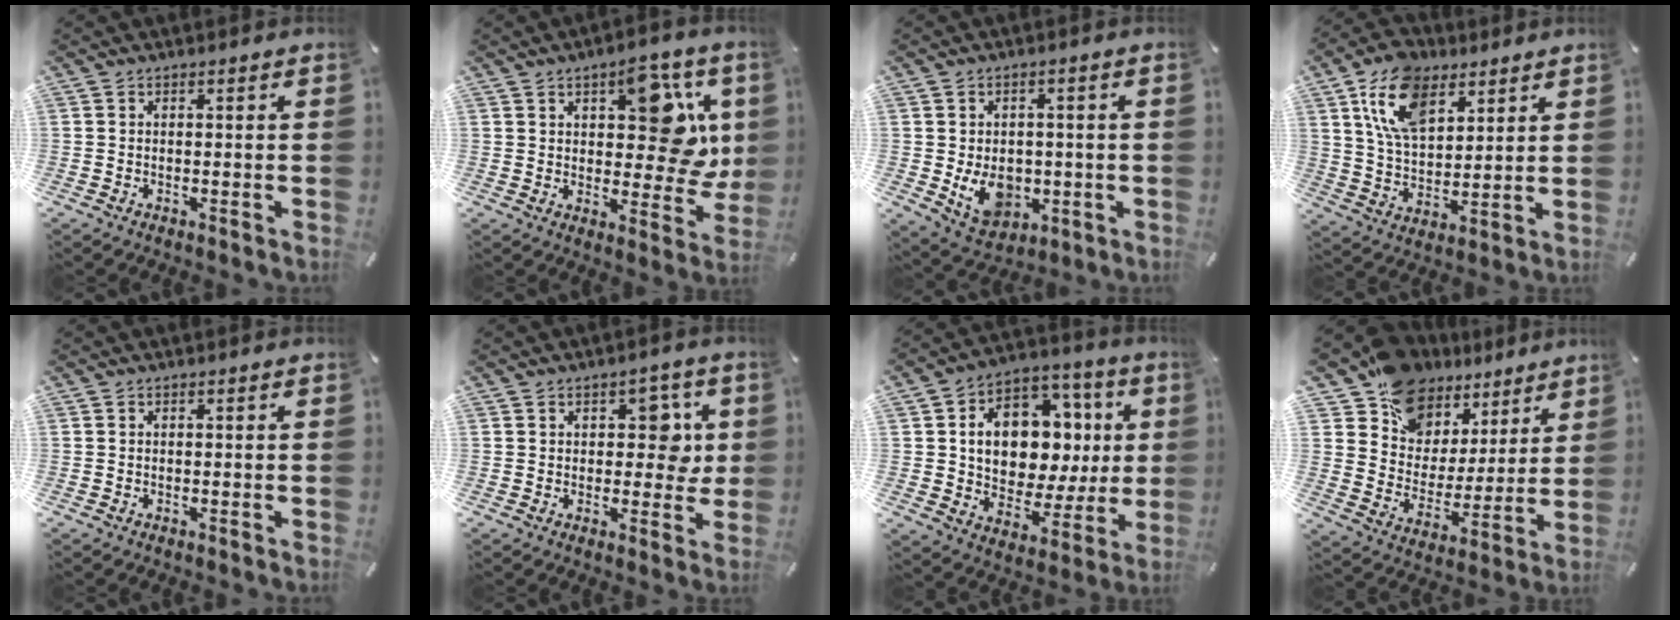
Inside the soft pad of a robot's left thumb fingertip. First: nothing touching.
{"total": 15.3, "force": [5.4, 8.1, 11.7], "torque": [-0.138, -0.029, 0.092]}
{"total": 9.2, "force": [-1.5, 7.3, 5.4], "torque": [-0.086, 0.003, -0.024]}
{"total": 14.1, "force": [7.5, 8.3, 8.5], "torque": [-0.182, -0.015, 0.139]}
{"total": 0.0}
{"total": 7.7, "force": [1.9, 5.2, 5.3], "torque": [-0.049, -0.009, 0.023]}
{"total": 15.7, "force": [3.2, 11.8, 9.9], "torque": [-0.148, -0.022, 0.065]}
{"total": 12.9, "force": [9.5, 8.7, 0.8], "torque": [-0.027, -0.090, 0.177]}